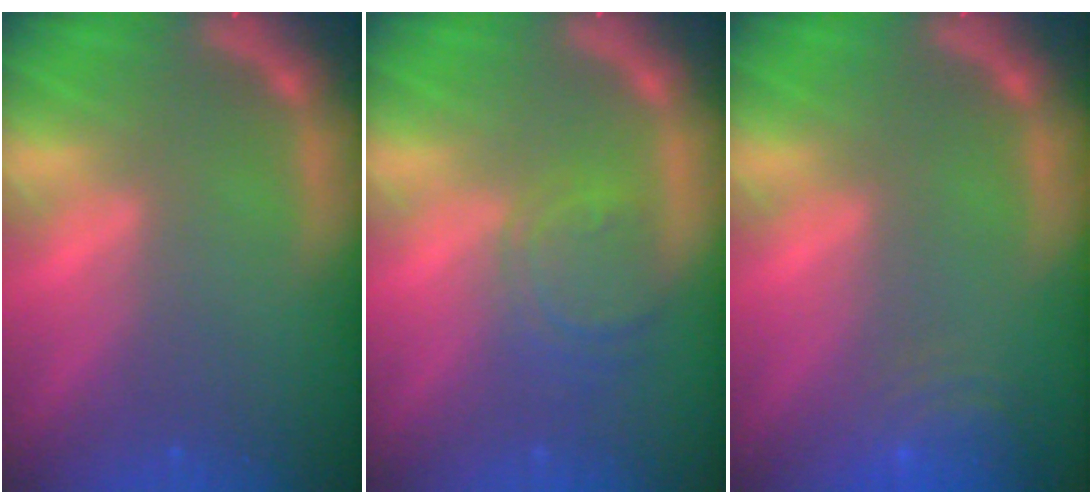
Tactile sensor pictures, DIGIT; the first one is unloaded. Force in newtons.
{"total": 4.0}
{"total": 5.1}